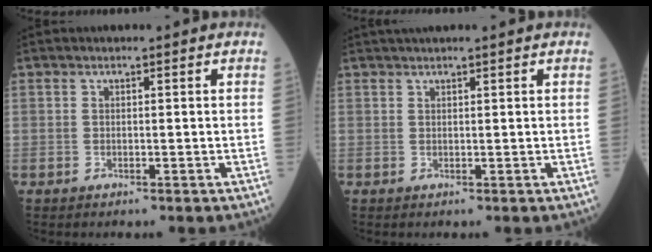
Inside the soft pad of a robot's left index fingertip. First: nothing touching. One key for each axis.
{"total": 4.3, "fx": 3.7, "fy": 0.4, "fz": 2.0, "tx": -0.025, "ty": 0.034, "tz": 0.057}